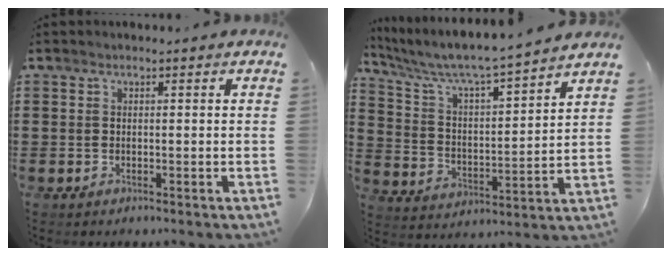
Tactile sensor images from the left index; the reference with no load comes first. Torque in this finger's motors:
{"motor_torque": [2.14, 0.00, 0.33, 0.16]}